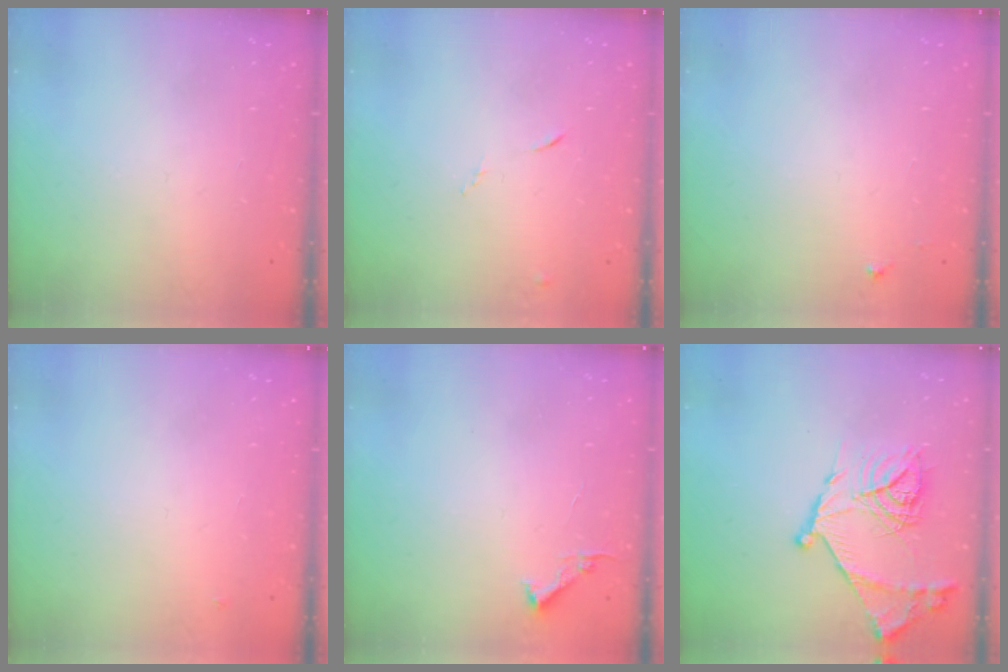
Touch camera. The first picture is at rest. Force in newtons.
{"total": 5.2, "press": 5.1, "slide": 0.6}
{"total": 3.9, "press": 3.9, "slide": 0.4}
{"total": 2.6, "press": 2.6, "slide": 0.2}
{"total": 3.4, "press": 3.4, "slide": 0.4}
{"total": 18.1, "press": 18.0, "slide": 1.7}